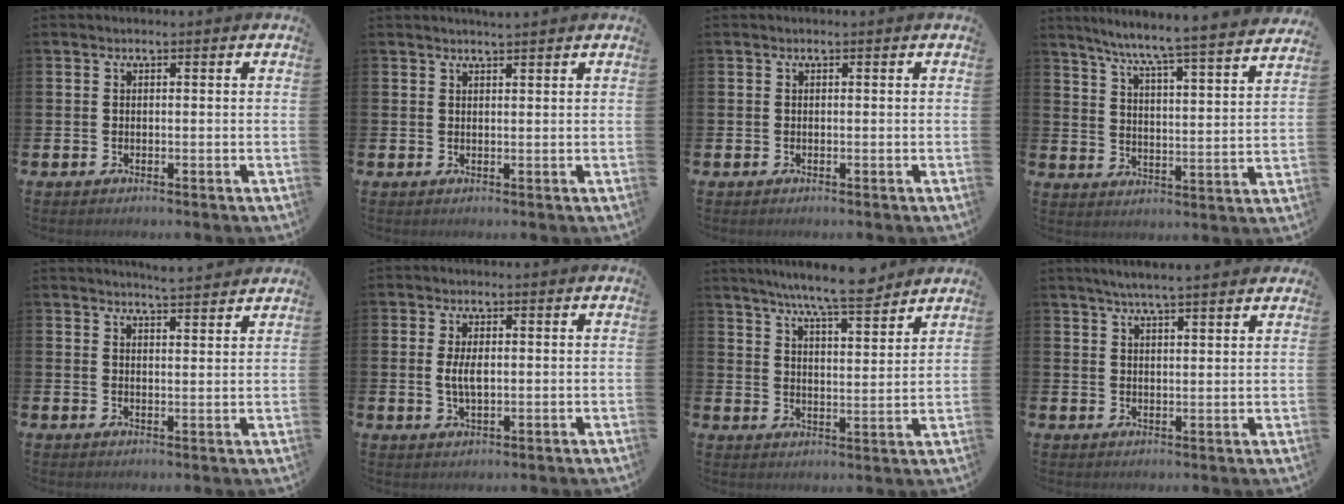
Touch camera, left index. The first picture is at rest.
{"total": 1.6, "force": [1.6, -0.1, 0.2], "torque": [0.003, -0.007, 0.028]}
{"total": 0.0}
{"total": 6.8, "force": [6.4, -0.5, 2.4], "torque": [-0.070, -0.061, 0.102]}
{"total": 4.2, "force": [4.2, -0.4, 0.1], "torque": [-0.010, -0.023, 0.075]}
{"total": 3.3, "force": [0.3, 1.4, 2.9], "torque": [-0.049, 0.002, 0.001]}
{"total": 8.4, "force": [7.8, 0.4, 3.1], "torque": [-0.072, -0.041, 0.137]}
{"total": 4.7, "force": [4.4, -0.2, 1.5], "torque": [-0.037, -0.012, 0.079]}